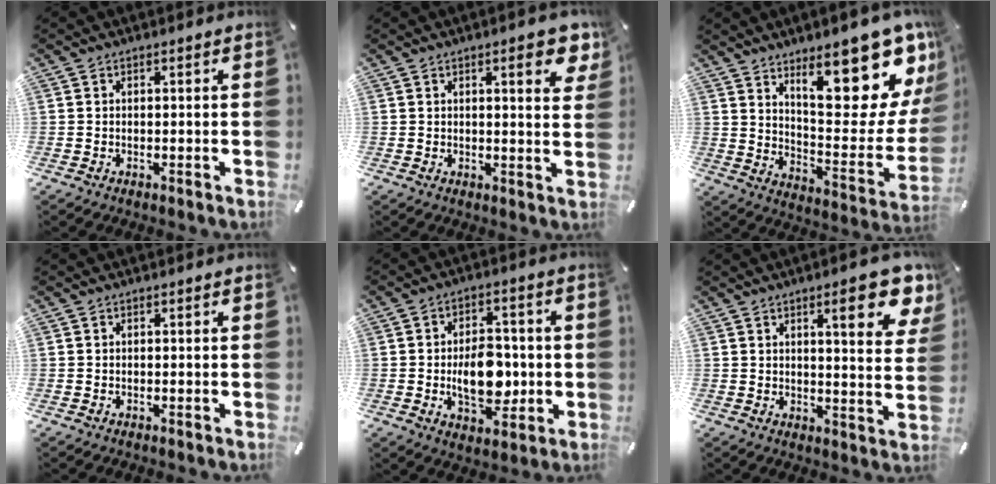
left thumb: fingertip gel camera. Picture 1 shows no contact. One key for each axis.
{"total": 7.4, "fx": 3.7, "fy": 2.1, "fz": 6.0, "tx": -0.074, "ty": -0.018, "tz": 0.055}
{"total": 23.6, "fx": 14.9, "fy": 8.5, "fz": 16.1, "tx": -0.196, "ty": -0.120, "tz": 0.245}
{"total": 0.0}
{"total": 11.2, "fx": -1.2, "fy": 7.3, "fz": 8.4, "tx": -0.129, "ty": 0.003, "tz": -0.020}
{"total": 12.4, "fx": 6.7, "fy": 3.1, "fz": 10.0, "tx": -0.135, "ty": -0.033, "tz": 0.103}